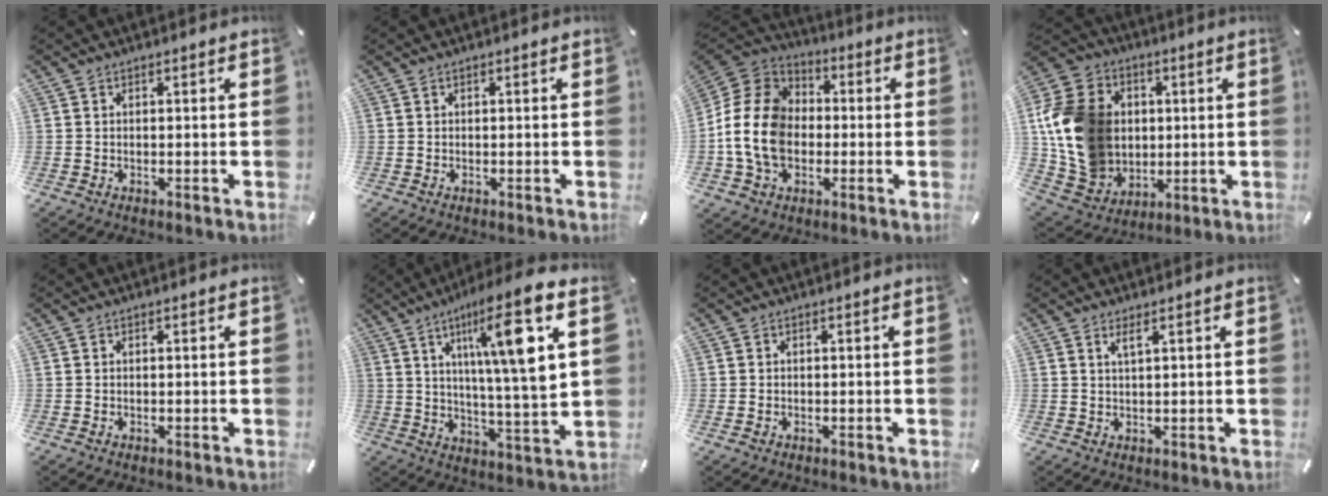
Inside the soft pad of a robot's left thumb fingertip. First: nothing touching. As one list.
[{"total": 0.0}, {"total": 15.8, "force": [-2.6, 13.0, 8.5], "torque": [-0.208, 0.025, -0.049]}, {"total": 17.9, "force": [1.3, 15.3, 9.1], "torque": [-0.196, -0.001, 0.033]}, {"total": 0.0}, {"total": 17.2, "force": [7.9, 2.8, 15.1], "torque": [-0.234, -0.037, 0.109]}, {"total": 0.5, "force": [-0.2, 0.4, 0.3], "torque": [-0.004, 0.001, -0.005]}, {"total": 2.0, "force": [1.4, 0.1, 1.4], "torque": [-0.030, 0.001, 0.024]}]